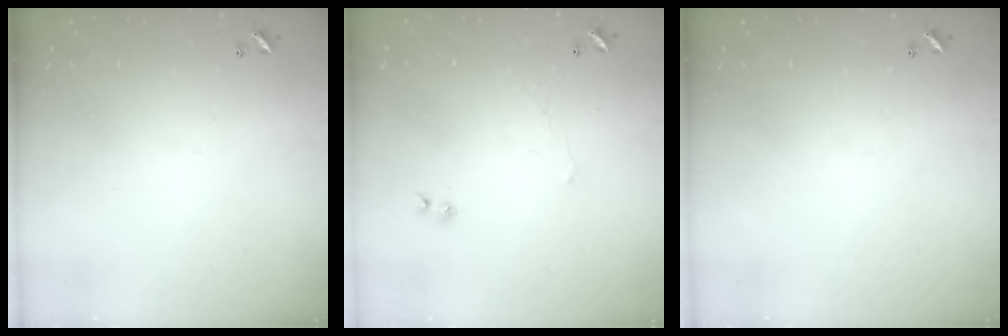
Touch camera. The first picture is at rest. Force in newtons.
{"total": 1.5, "press": 1.4, "slide": 0.6}
{"total": 0.0}